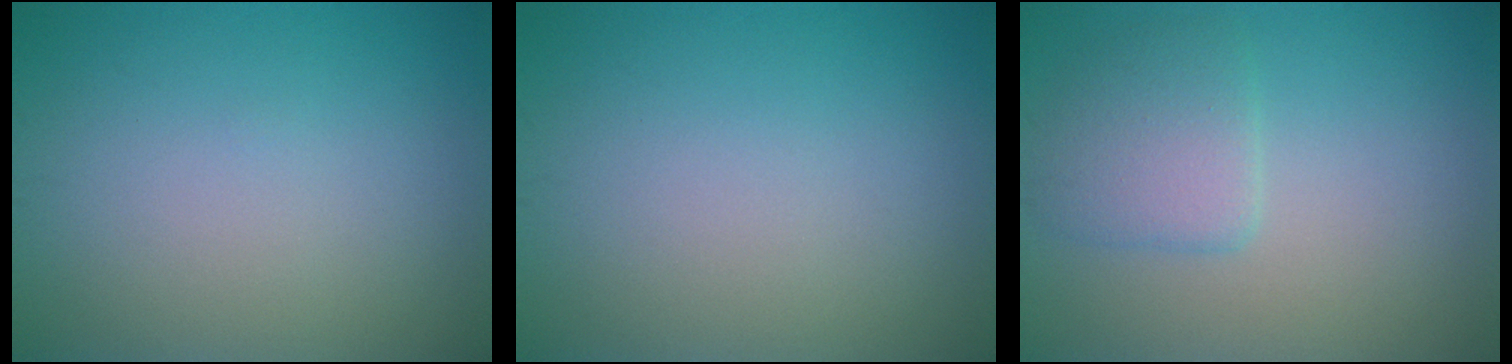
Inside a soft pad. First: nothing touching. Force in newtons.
{"total": 0.0}
{"total": 2.9, "press": 2.9, "slide": 0.3}